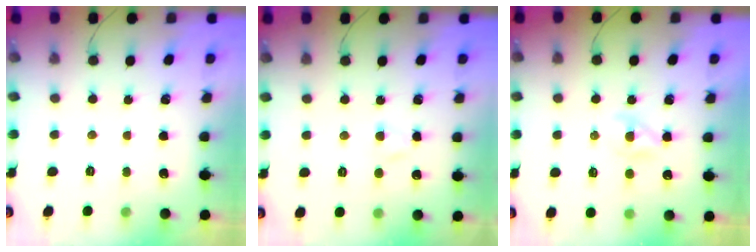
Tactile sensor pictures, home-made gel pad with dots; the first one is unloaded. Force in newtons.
{"total": 2.7, "press": 2.5, "slide": 1.1}
{"total": 2.2, "press": 2.0, "slide": 1.0}